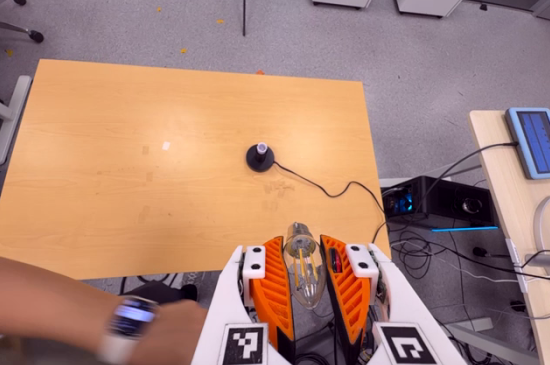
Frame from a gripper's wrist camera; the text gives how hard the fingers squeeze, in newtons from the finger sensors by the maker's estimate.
{"total": 18.6, "left": 19.9, "right": 17.2}